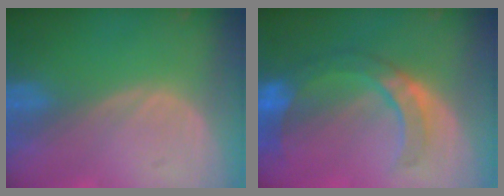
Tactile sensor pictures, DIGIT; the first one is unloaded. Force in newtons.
{"total": 8.6, "press": 7.7, "slide": 3.7}